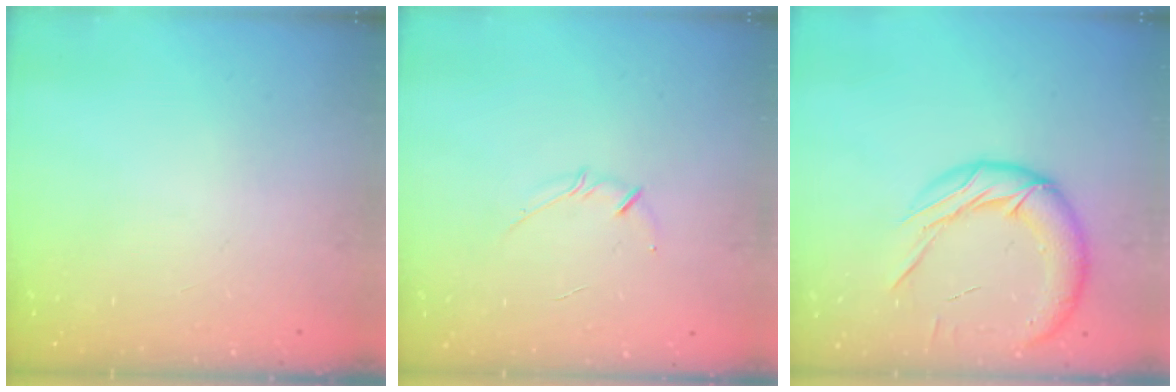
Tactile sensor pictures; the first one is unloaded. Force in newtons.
{"total": 3.3, "press": 3.2, "slide": 0.6}
{"total": 15.9, "press": 15.7, "slide": 1.9}